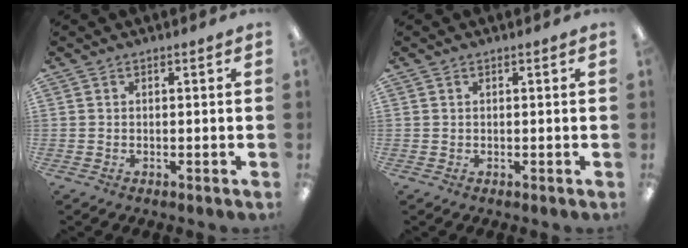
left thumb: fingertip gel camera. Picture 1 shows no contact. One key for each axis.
{"total": 0.0}